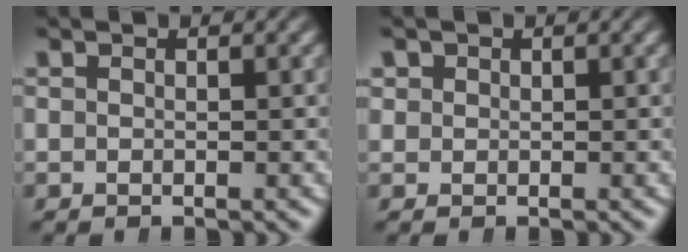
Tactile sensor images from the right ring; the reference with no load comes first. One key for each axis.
{"total": 1.4, "fx": 0.6, "fy": 1.2, "fz": 0.2, "tx": -0.005, "ty": -0.005, "tz": 0.018}